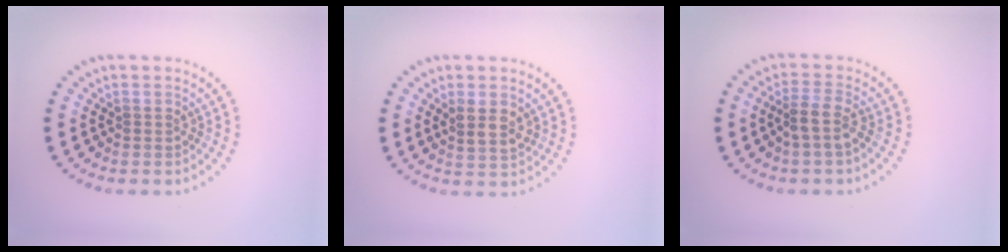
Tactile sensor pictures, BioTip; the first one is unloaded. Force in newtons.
{"total": 2.3, "press": 2.1, "slide": 1.0}
{"total": 2.2, "press": 1.7, "slide": 1.4}